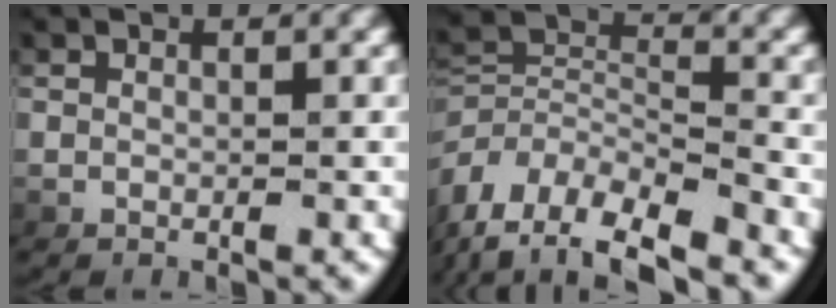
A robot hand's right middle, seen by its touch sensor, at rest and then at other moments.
{"total": 7.7, "force": [-3.3, 5.5, 4.3], "torque": [-0.093, -0.016, -0.056]}